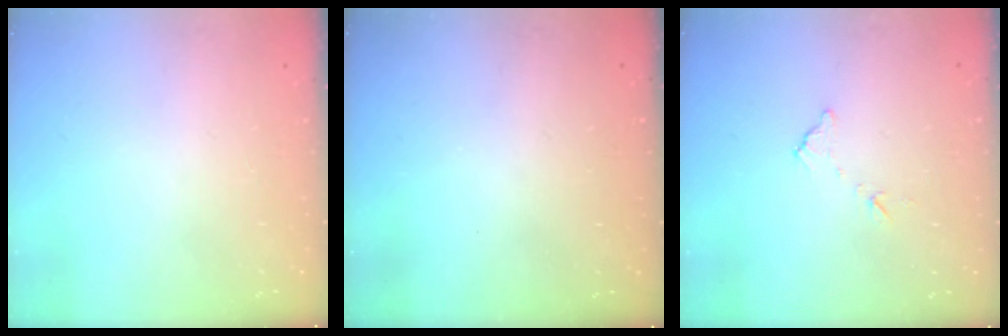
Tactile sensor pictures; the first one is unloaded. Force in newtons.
{"total": 3.0, "press": 3.0, "slide": 0.1}
{"total": 6.3, "press": 6.3, "slide": 0.4}